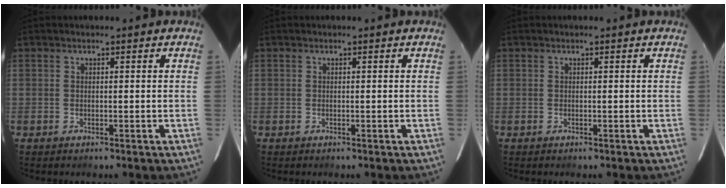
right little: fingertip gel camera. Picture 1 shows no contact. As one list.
[{"total": 0.0}, {"total": 0.0}]